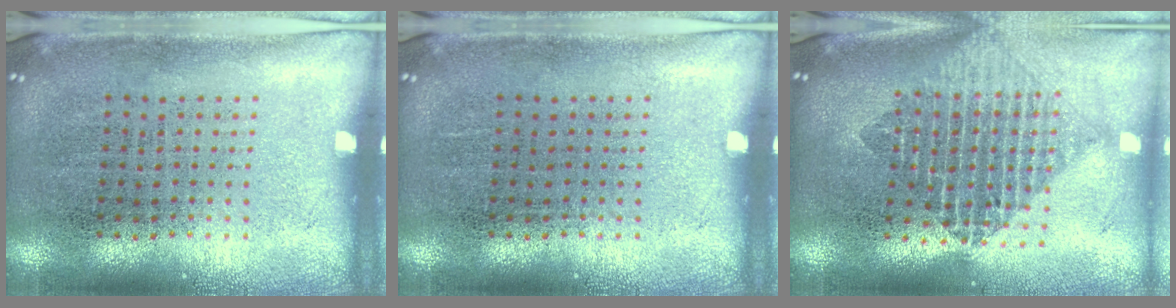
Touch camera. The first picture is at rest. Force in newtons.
{"total": 0.0}
{"total": 2.0, "press": 1.7, "slide": 1.1}